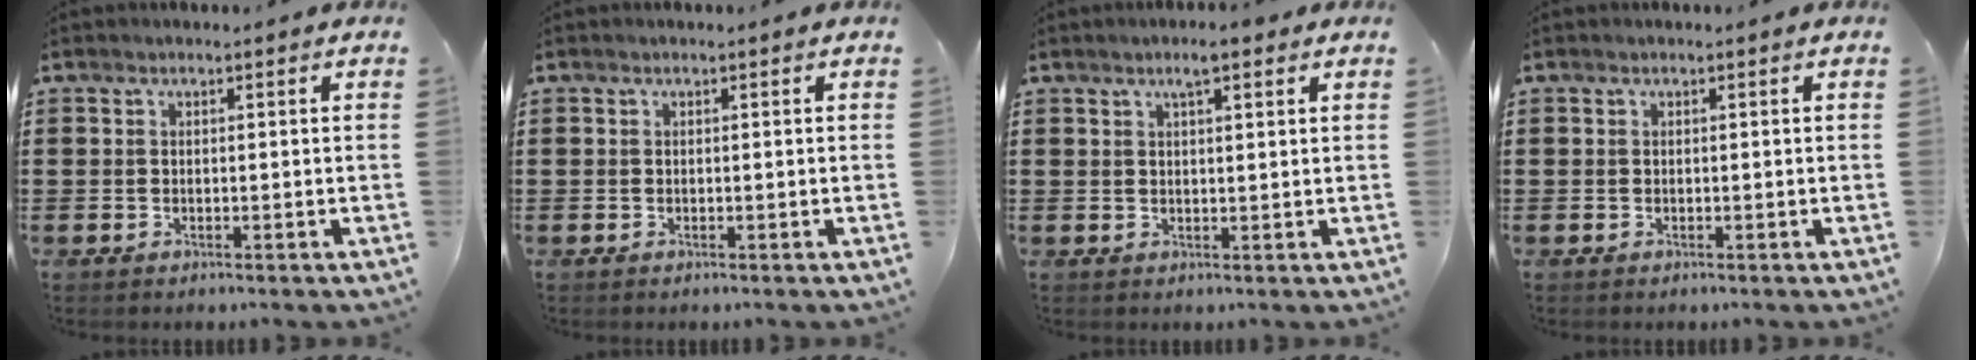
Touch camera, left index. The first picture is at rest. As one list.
[{"total": 0.0}, {"total": 3.5, "force": [2.2, 0.5, 2.7], "torque": [-0.048, 0.001, 0.036]}, {"total": 0.0}]